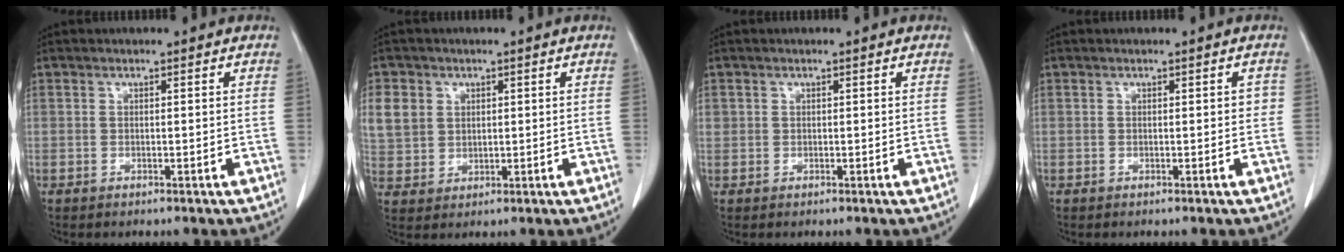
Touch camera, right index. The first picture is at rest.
{"total": 9.7, "force": [3.0, 8.5, 3.7], "torque": [-0.111, 0.020, 0.072]}
{"total": 1.0, "force": [0.3, 1.0, 0.2], "torque": [0.008, 0.009, 0.005]}
{"total": 1.1, "force": [0.1, 0.7, 0.8], "torque": [-0.007, 0.011, 0.002]}